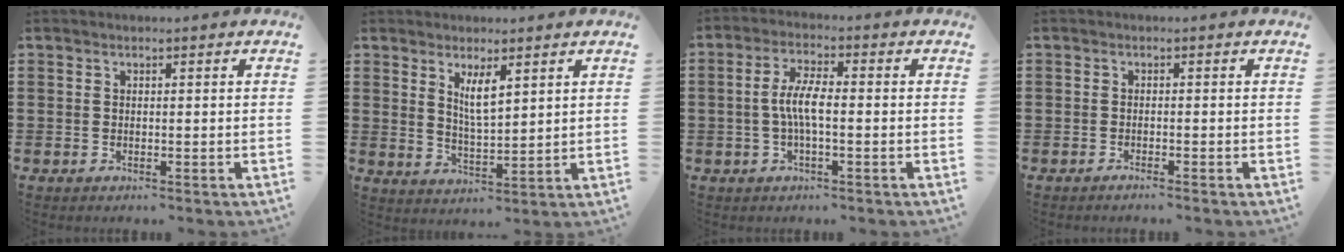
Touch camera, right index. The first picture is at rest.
{"total": 4.6, "force": [2.2, 1.3, 3.8], "torque": [-0.071, -0.001, 0.038]}
{"total": 5.1, "force": [-0.7, 1.4, 4.9], "torque": [-0.108, -0.001, -0.021]}
{"total": 0.8, "force": [-0.8, -0.2, 0.3], "torque": [-0.005, -0.002, -0.016]}